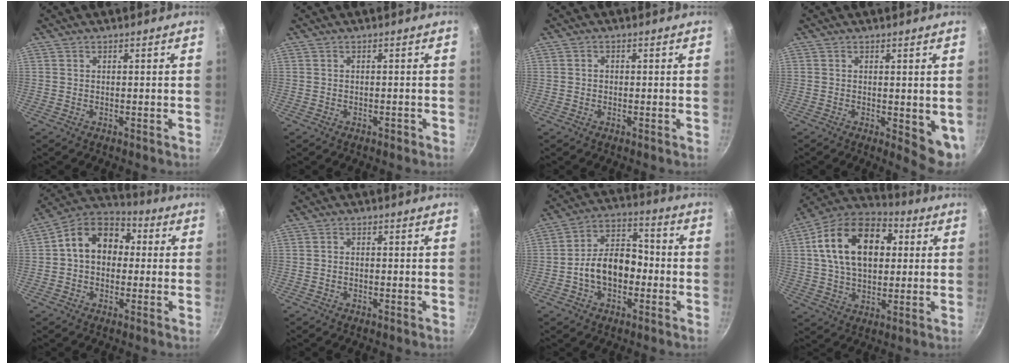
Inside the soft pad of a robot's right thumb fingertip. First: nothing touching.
{"total": 0.6, "force": [-0.4, 0.3, 0.3], "torque": [-0.003, 0.007, -0.002]}
{"total": 1.0, "force": [-0.2, 0.9, 0.4], "torque": [-0.005, 0.004, -0.005]}
{"total": 6.1, "force": [-0.1, 2.4, 5.6], "torque": [-0.060, -0.010, 0.003]}
{"total": 12.9, "force": [1.4, 9.7, 8.3], "torque": [-0.099, 0.036, -0.001]}
{"total": 0.9, "force": [-0.3, 0.6, 0.6], "torque": [-0.015, 0.005, -0.007]}
{"total": 12.1, "force": [-2.6, 8.3, 8.5], "torque": [-0.102, 0.046, -0.055]}
{"total": 20.1, "force": [4.4, 13.0, 14.6], "torque": [-0.220, 0.020, 0.057]}